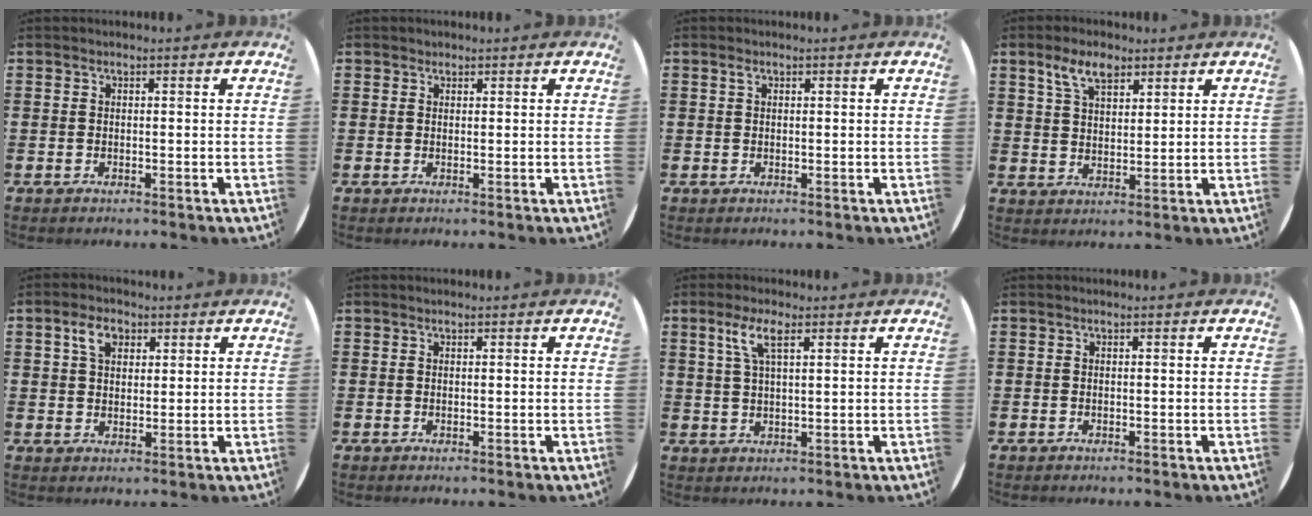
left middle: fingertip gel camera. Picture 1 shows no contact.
{"total": 0.6, "force": [0.5, 0.3, 0.0], "torque": [0.000, 0.003, 0.011]}
{"total": 0.7, "force": [0.3, 0.5, 0.3], "torque": [0.000, -0.002, 0.006]}
{"total": 5.3, "force": [3.6, 2.5, 3.0], "torque": [-0.061, 0.005, 0.065]}
{"total": 3.6, "force": [2.0, 2.3, 2.0], "torque": [-0.029, 0.002, 0.034]}
{"total": 0.0}
{"total": 4.5, "force": [2.5, 1.1, 3.6], "torque": [-0.078, 0.009, 0.041]}
{"total": 0.0}